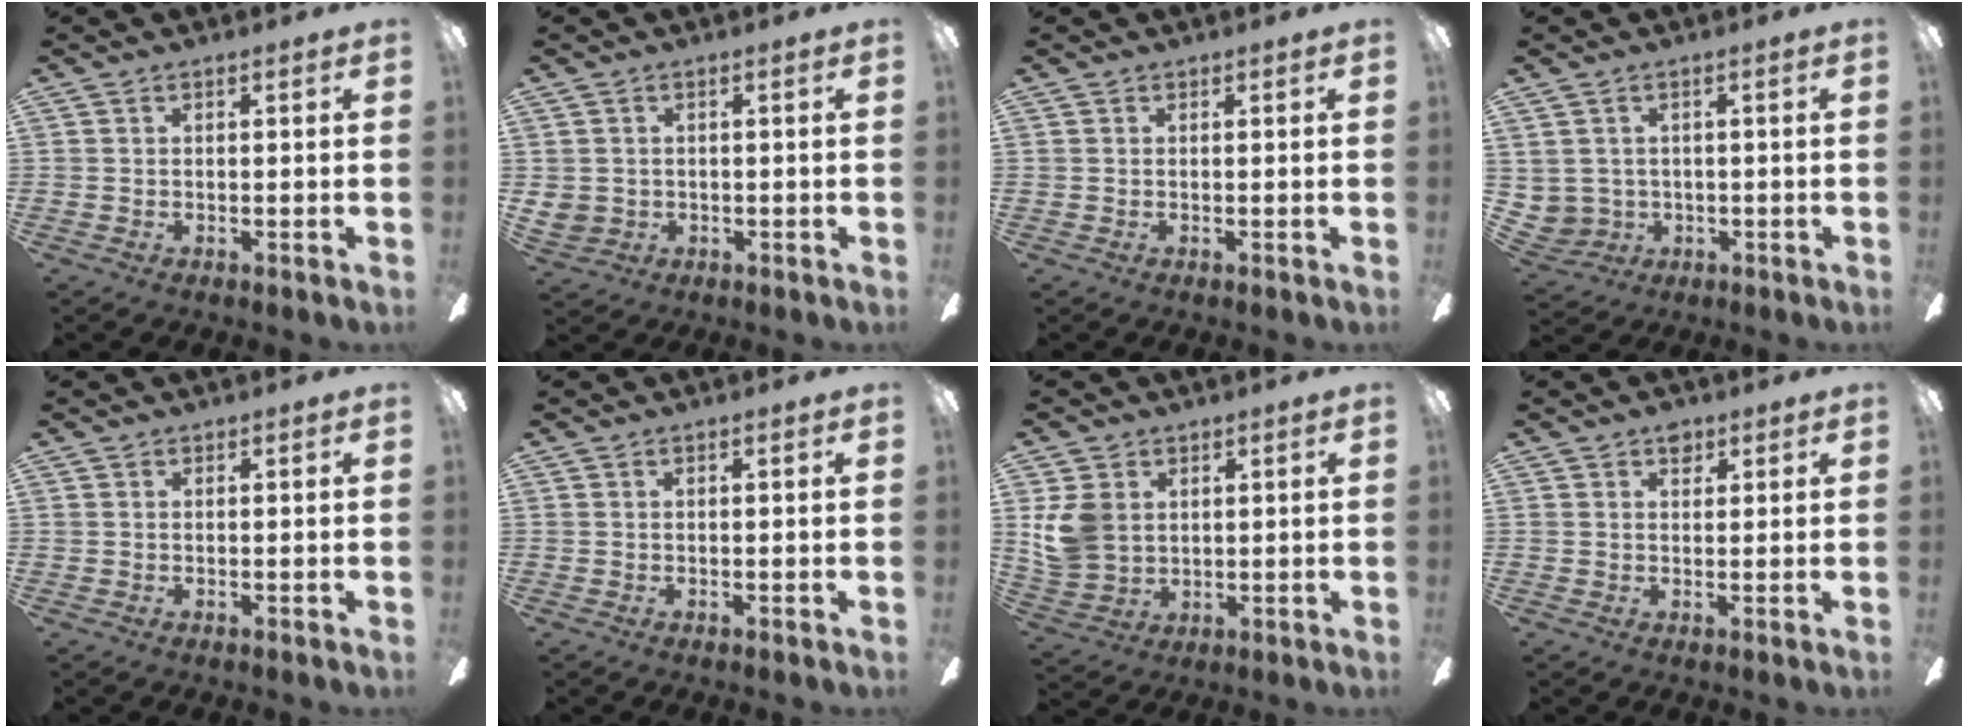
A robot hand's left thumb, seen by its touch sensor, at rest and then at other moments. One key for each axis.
{"total": 2.6, "fx": 0.3, "fy": 2.6, "fz": 0.5, "tx": -0.013, "ty": 0.004, "tz": 0.007}
{"total": 0.0}
{"total": 3.6, "fx": 1.1, "fy": 3.4, "fz": -0.1, "tx": -0.022, "ty": -0.004, "tz": 0.021}
{"total": 0.0}
{"total": 0.0}
{"total": 6.0, "fx": 1.5, "fy": 4.8, "fz": 3.2, "tx": -0.073, "ty": 0.005, "tz": 0.029}
{"total": 2.9, "fx": 1.8, "fy": 1.8, "fz": 1.2, "tx": -0.003, "ty": -0.006, "tz": 0.029}